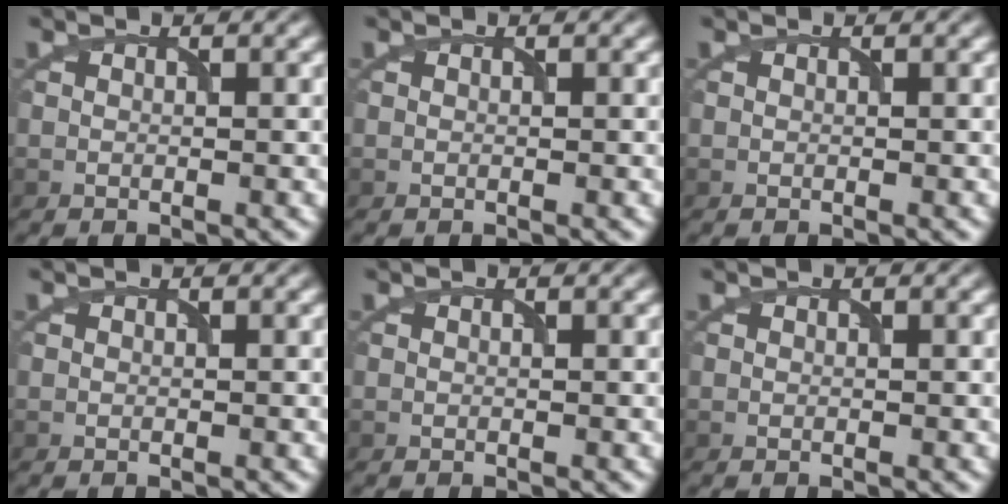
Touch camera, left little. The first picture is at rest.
{"total": 0.0}
{"total": 0.0}
{"total": 0.0}
{"total": 0.0}
{"total": 0.0}